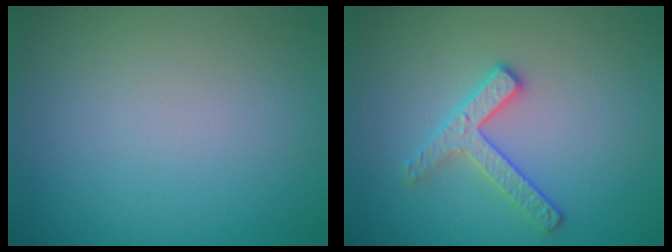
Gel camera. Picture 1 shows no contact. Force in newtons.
{"total": 2.6, "press": 2.5, "slide": 0.6}